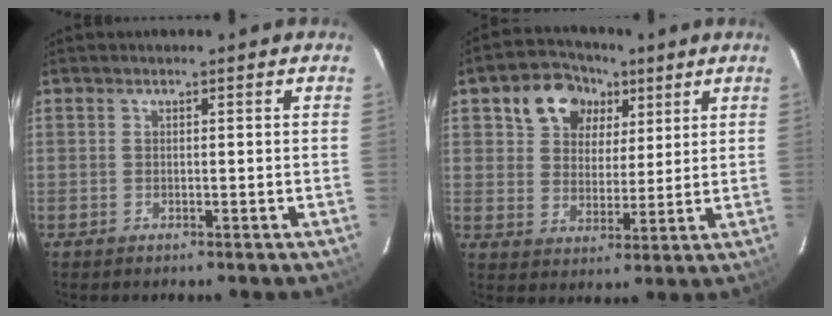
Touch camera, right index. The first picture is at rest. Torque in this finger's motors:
{"motor_torque": [0.77, 0.72, 0.32, 0.04]}